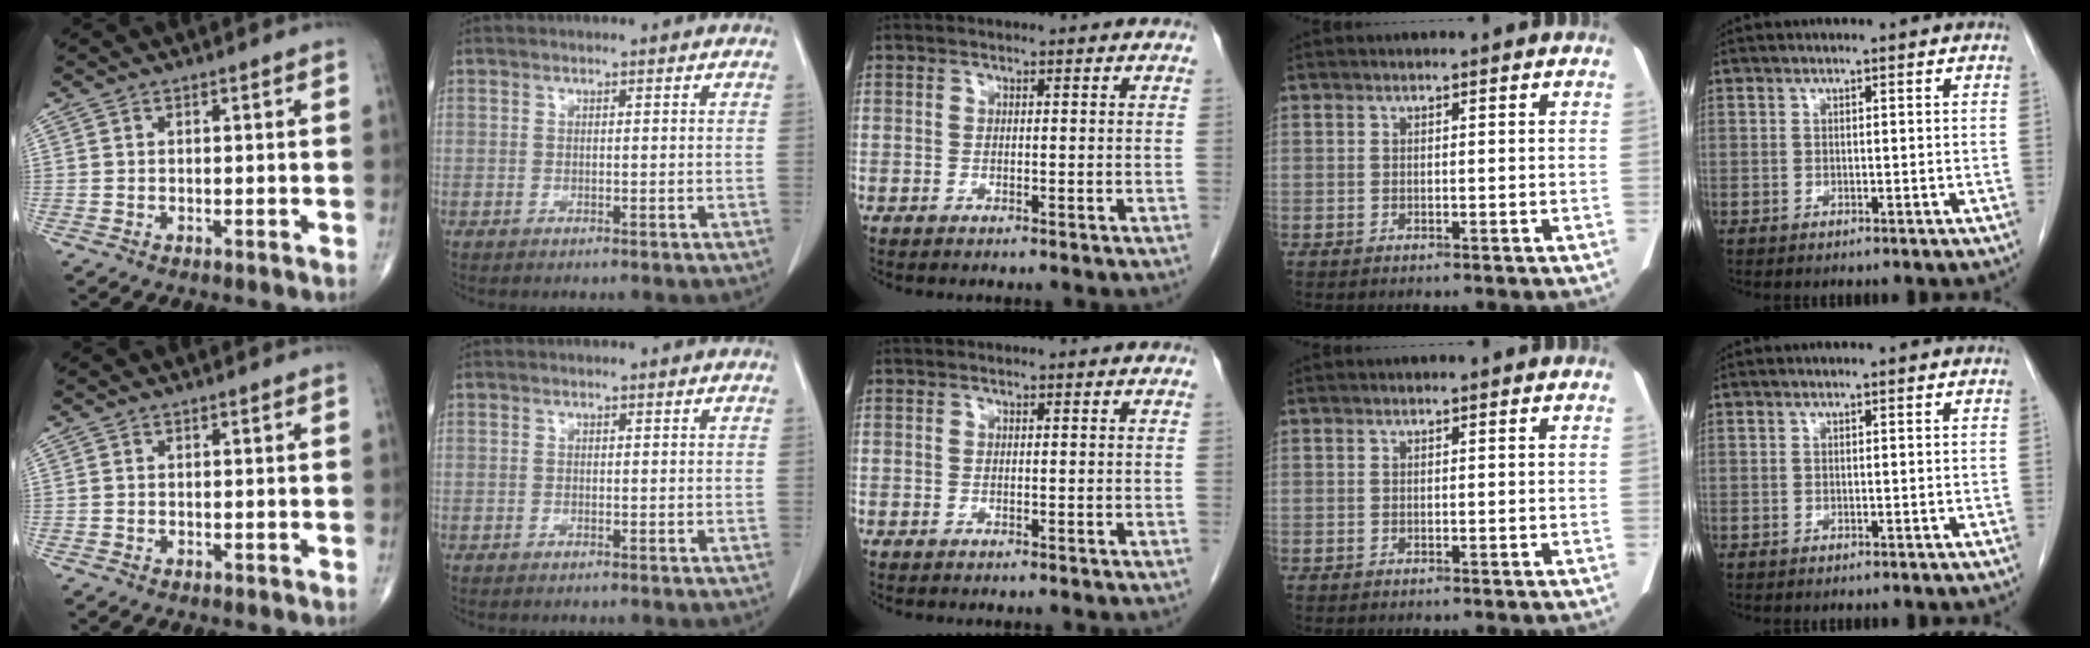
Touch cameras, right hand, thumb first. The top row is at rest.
{}